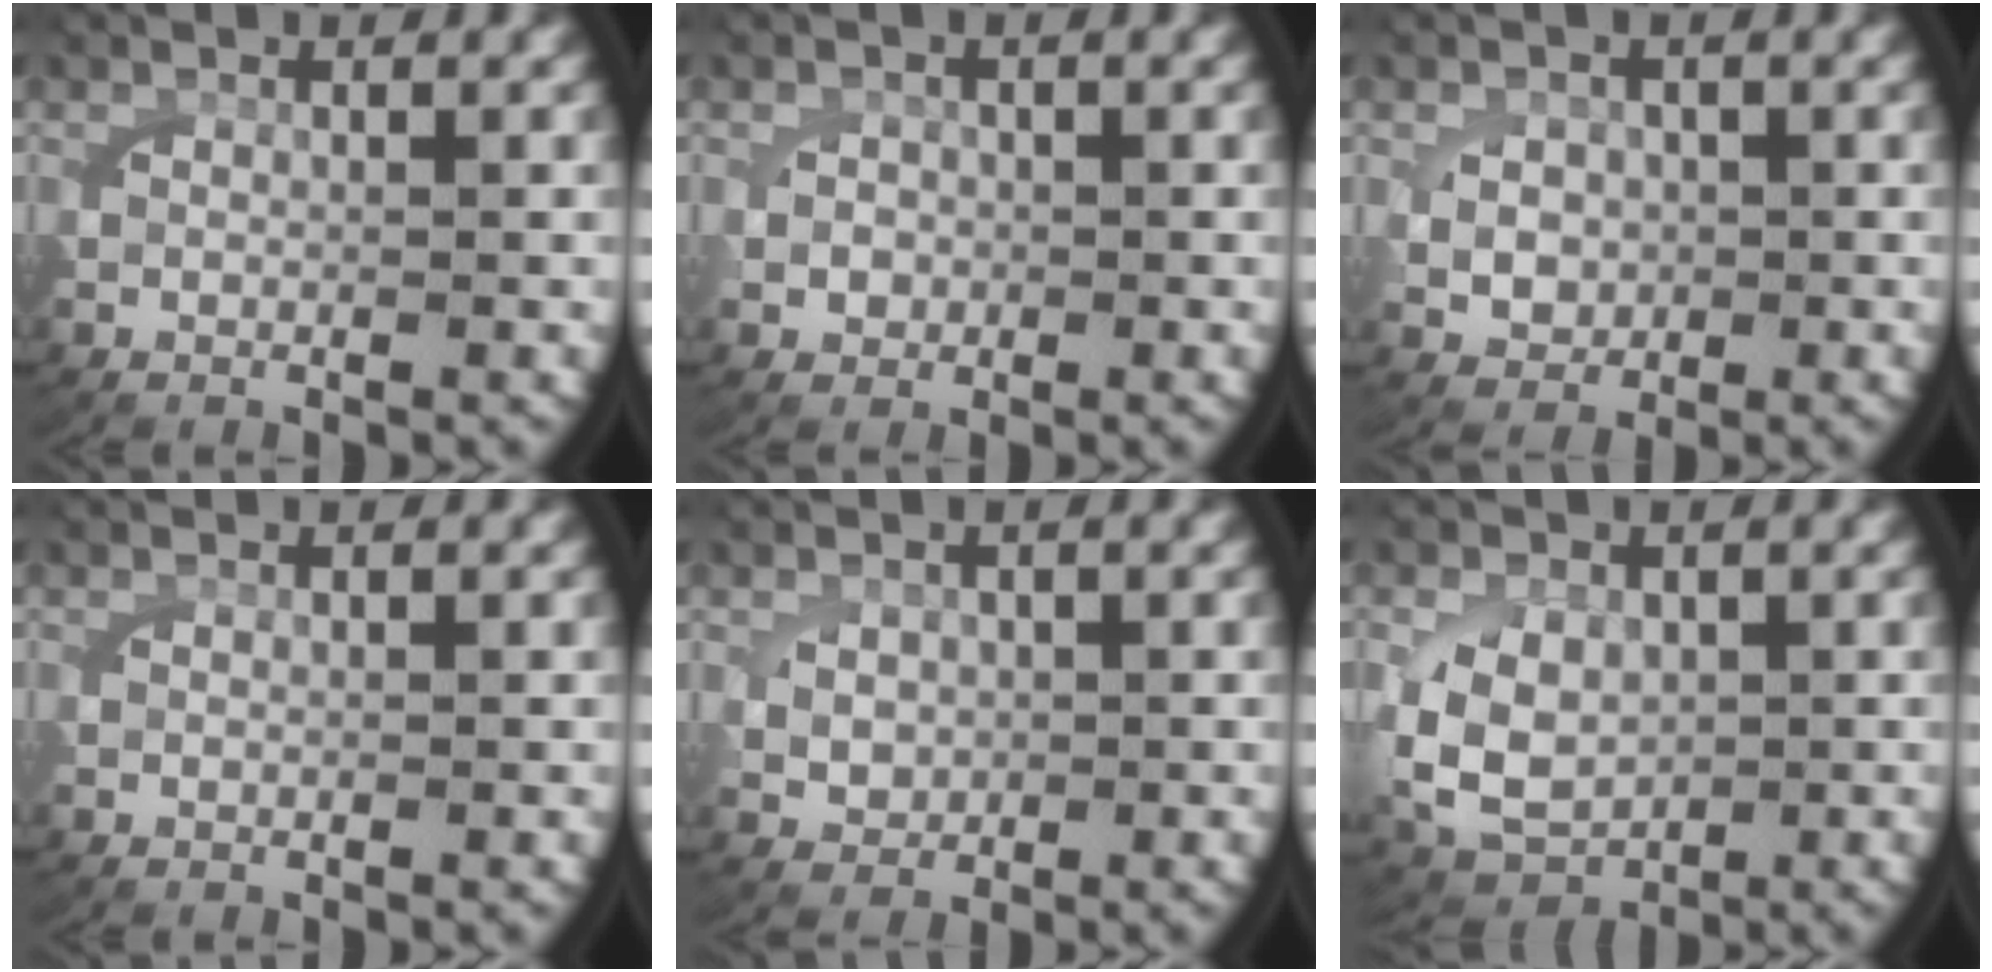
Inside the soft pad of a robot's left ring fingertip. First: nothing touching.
{"total": 1.2, "force": [-0.1, 1.2, 0.4], "torque": [-0.014, -0.003, 0.000]}
{"total": 2.3, "force": [0.0, 2.0, 1.2], "torque": [-0.025, -0.008, 0.010]}
{"total": 0.0}
{"total": 1.5, "force": [0.3, 1.2, 0.9], "torque": [-0.024, -0.009, 0.017]}
{"total": 7.7, "force": [-1.1, 6.6, 3.8], "torque": [-0.104, -0.033, -0.002]}